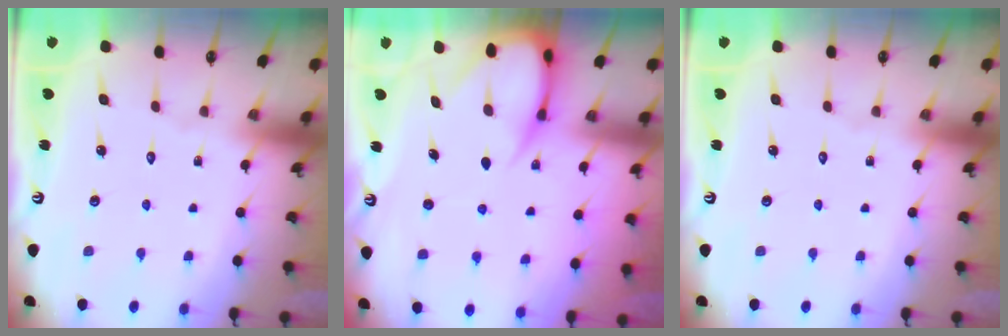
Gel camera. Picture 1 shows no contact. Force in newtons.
{"total": 6.8, "press": 6.7, "slide": 0.8}
{"total": 0.0}